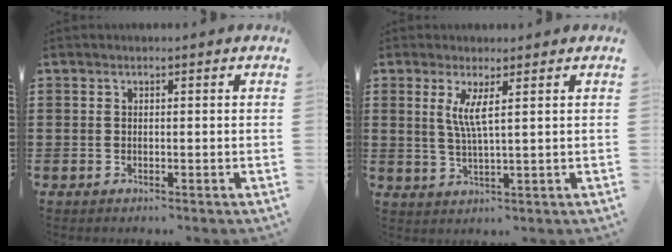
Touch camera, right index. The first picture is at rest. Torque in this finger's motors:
{"motor_torque": [0.13, -0.12, 0.21, 0.12]}